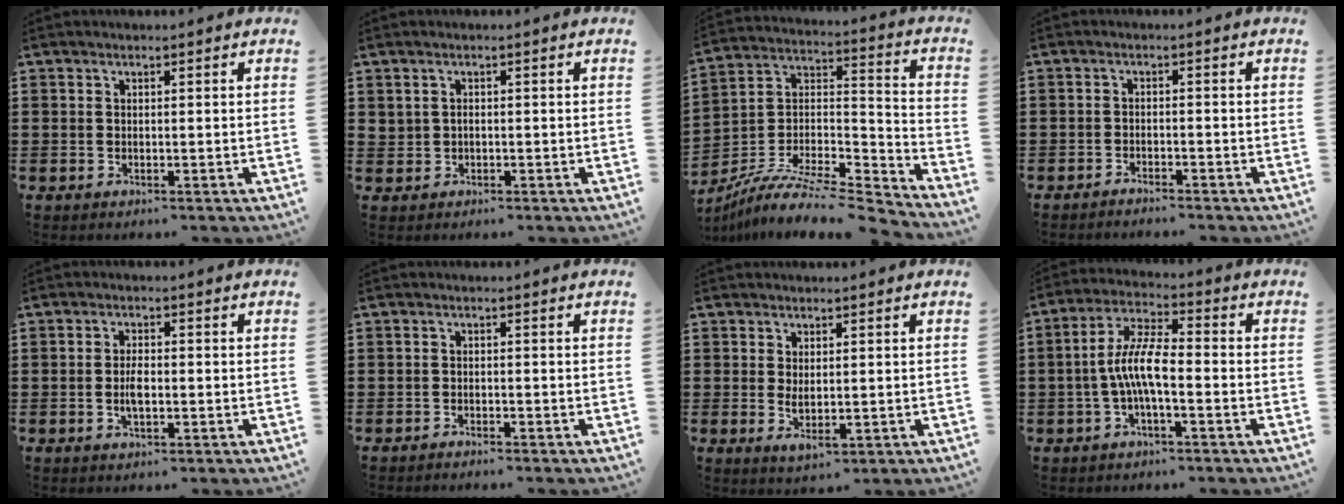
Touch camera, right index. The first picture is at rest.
{"total": 0.9, "force": [0.1, 0.8, 0.4], "torque": [-0.011, 0.006, 0.001]}
{"total": 8.7, "force": [-7.2, 2.3, 4.2], "torque": [-0.091, -0.002, -0.148]}
{"total": 1.4, "force": [-1.4, 0.1, 0.0], "torque": [-0.004, 0.005, -0.031]}
{"total": 2.8, "force": [-0.6, 1.2, 2.5], "torque": [-0.055, 0.000, -0.012]}
{"total": 1.0, "force": [-1.0, 0.1, 0.0], "torque": [-0.002, 0.003, -0.021]}
{"total": 2.5, "force": [0.2, 0.9, 2.3], "torque": [-0.052, -0.003, 0.002]}
{"total": 7.7, "force": [-1.8, 2.0, 7.2], "torque": [-0.159, -0.007, -0.040]}